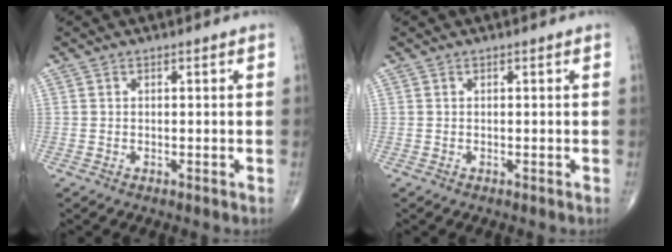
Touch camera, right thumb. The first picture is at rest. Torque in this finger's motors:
{"motor_torque": [-0.10, -0.10, 0.00, 0.00, 0.00]}